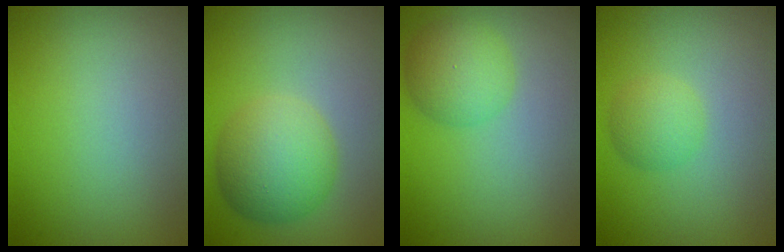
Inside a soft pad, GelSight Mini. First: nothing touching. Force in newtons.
{"total": 5.8, "press": 5.8, "slide": 0.2}
{"total": 3.8, "press": 3.8, "slide": 0.2}
{"total": 2.2, "press": 2.2, "slide": 0.0}